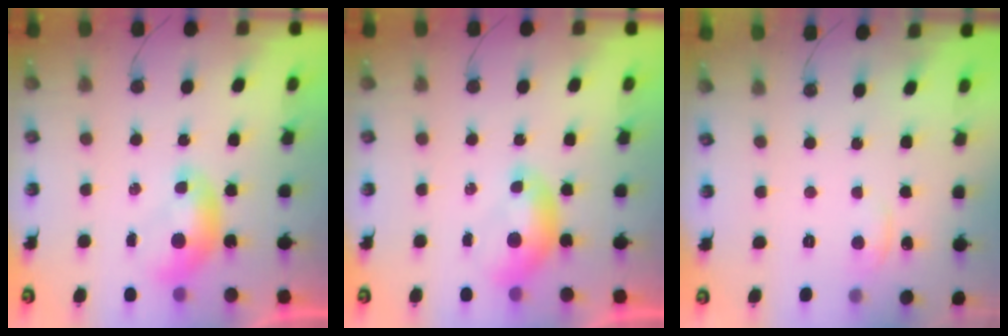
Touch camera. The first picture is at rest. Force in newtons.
{"total": 0.0}
{"total": 1.5, "press": 1.4, "slide": 0.5}